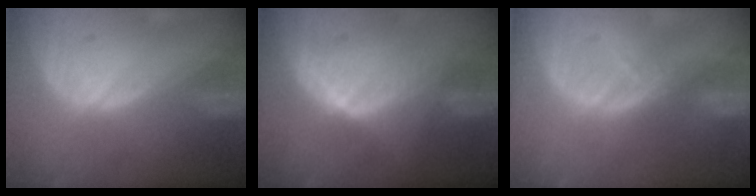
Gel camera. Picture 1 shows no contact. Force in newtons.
{"total": 6.3, "press": 6.1, "slide": 1.6}
{"total": 2.1, "press": 1.9, "slide": 0.9}